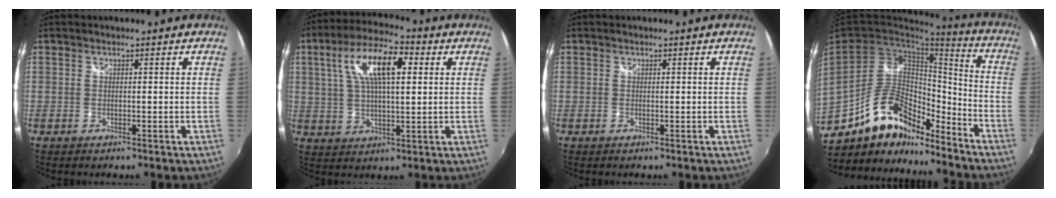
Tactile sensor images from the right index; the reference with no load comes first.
{"total": 13.2, "force": [4.2, 4.9, 11.6], "torque": [-0.214, 0.026, 0.070]}
{"total": 0.0}
{"total": 18.9, "force": [-13.3, 9.3, 9.6], "torque": [-0.199, 0.024, -0.215]}